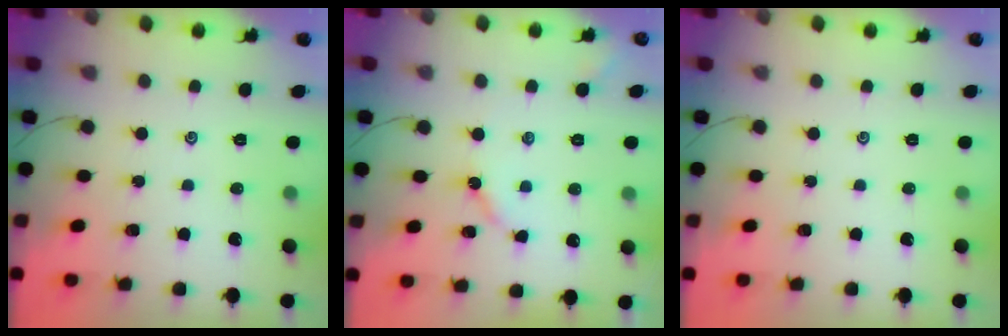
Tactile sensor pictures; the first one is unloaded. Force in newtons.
{"total": 4.7, "press": 4.7, "slide": 0.7}
{"total": 0.0}